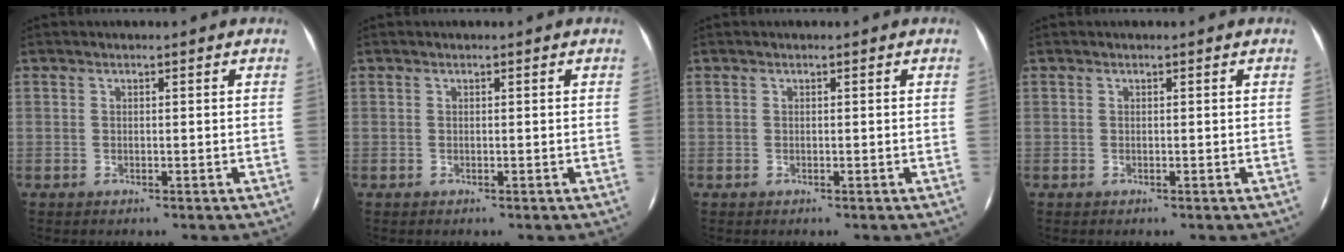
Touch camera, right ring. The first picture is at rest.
{"total": 0.0}
{"total": 0.0}
{"total": 0.0}